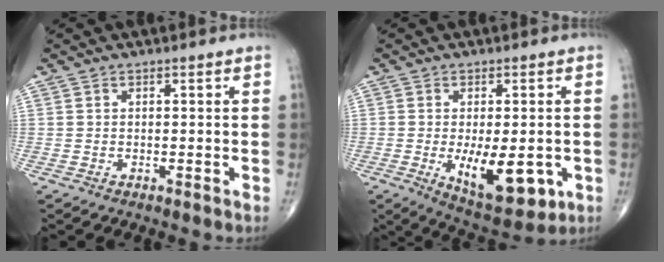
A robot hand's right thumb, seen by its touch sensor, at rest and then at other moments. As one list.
[{"total": 12.7, "force": [-2.9, 5.5, 11.0], "torque": [-0.148, -0.017, -0.028]}]